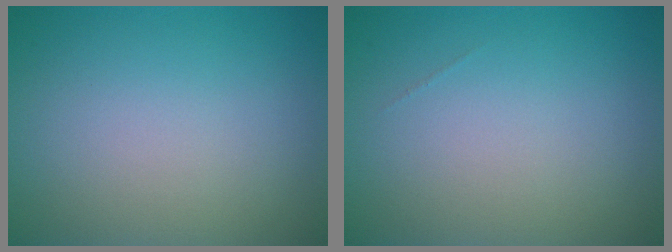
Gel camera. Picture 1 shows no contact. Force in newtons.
{"total": 0.0}